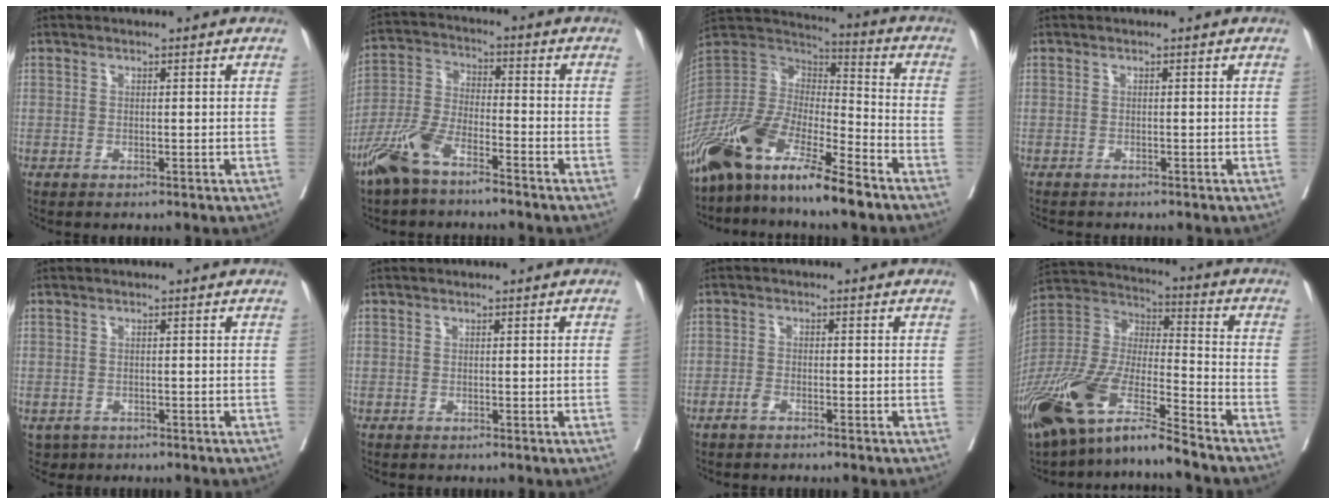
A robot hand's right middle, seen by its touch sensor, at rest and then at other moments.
{"total": 8.9, "force": [-6.5, 2.4, 5.5], "torque": [-0.129, -0.010, -0.134]}
{"total": 17.8, "force": [-12.8, 3.4, 11.9], "torque": [-0.240, -0.013, -0.242]}
{"total": 2.4, "force": [-2.2, 0.5, 0.8], "torque": [-0.017, -0.006, -0.030]}
{"total": 2.4, "force": [-1.5, 1.8, 0.2], "torque": [-0.003, 0.002, -0.024]}
{"total": 0.5, "force": [0.0, -0.2, 0.5], "torque": [-0.006, 0.000, 0.002]}
{"total": 1.6, "force": [-1.3, 0.4, 0.9], "torque": [-0.022, 0.000, -0.027]}
{"total": 20.2, "force": [-14.8, 3.4, 13.3], "torque": [-0.306, -0.037, -0.285]}